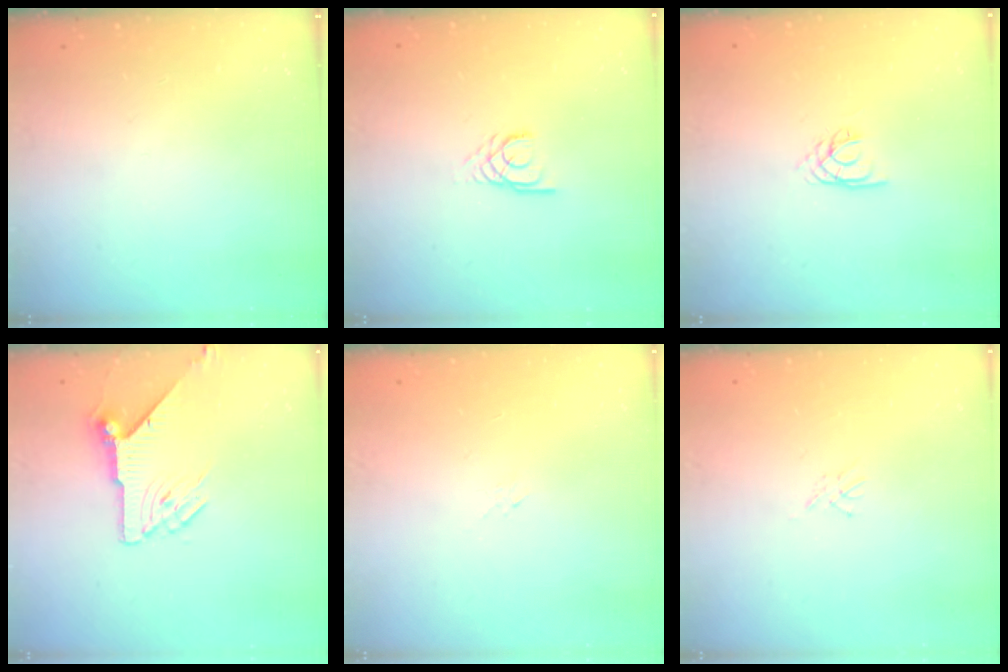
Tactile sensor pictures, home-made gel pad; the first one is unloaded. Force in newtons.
{"total": 2.2, "press": 2.2, "slide": 0.2}
{"total": 2.2, "press": 2.2, "slide": 0.3}
{"total": 7.8, "press": 7.8, "slide": 0.2}
{"total": 1.3, "press": 1.3, "slide": 0.1}
{"total": 2.3, "press": 2.2, "slide": 0.3}